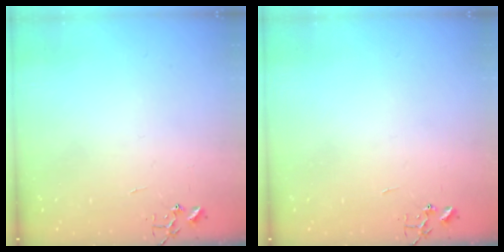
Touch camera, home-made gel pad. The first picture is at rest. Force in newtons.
{"total": 0.0}